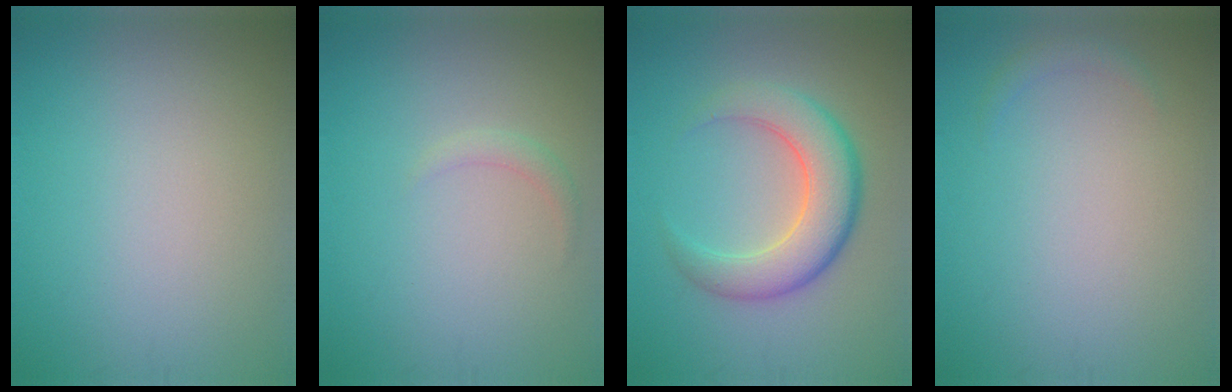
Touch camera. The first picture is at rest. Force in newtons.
{"total": 1.0, "press": 1.0, "slide": 0.0}
{"total": 6.2, "press": 6.2, "slide": 0.3}
{"total": 0.8, "press": 0.8, "slide": 0.1}